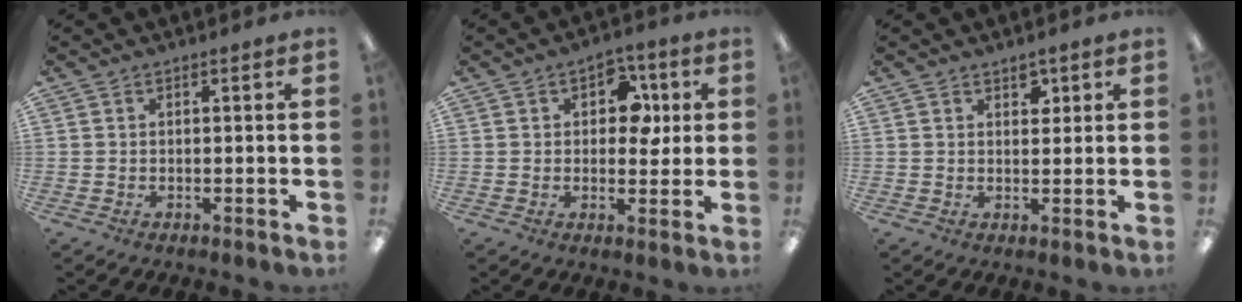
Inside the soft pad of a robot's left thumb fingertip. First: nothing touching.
{"total": 8.3, "force": [2.7, 5.7, 5.3], "torque": [-0.057, -0.002, 0.041]}
{"total": 2.7, "force": [1.9, 1.5, 1.2], "torque": [-0.001, -0.008, 0.028]}